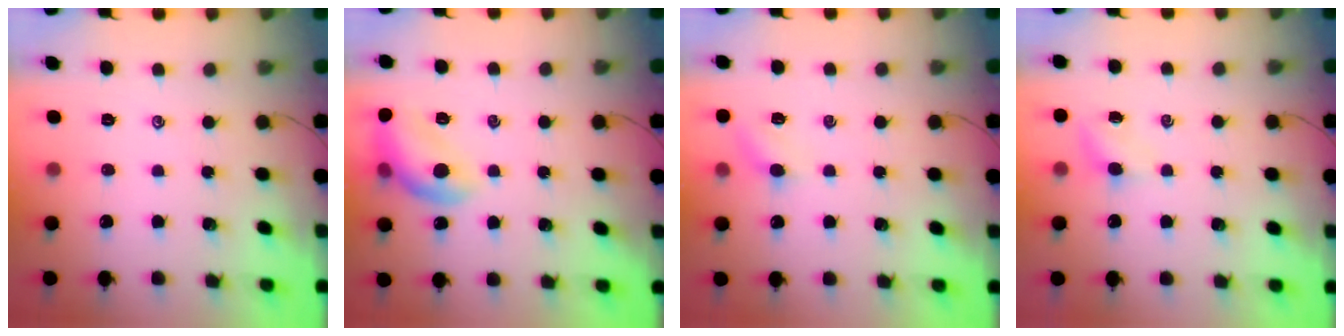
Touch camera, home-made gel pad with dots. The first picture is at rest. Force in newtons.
{"total": 13.0, "press": 12.9, "slide": 1.0}
{"total": 4.0, "press": 3.9, "slide": 1.2}
{"total": 4.2, "press": 3.9, "slide": 1.3}